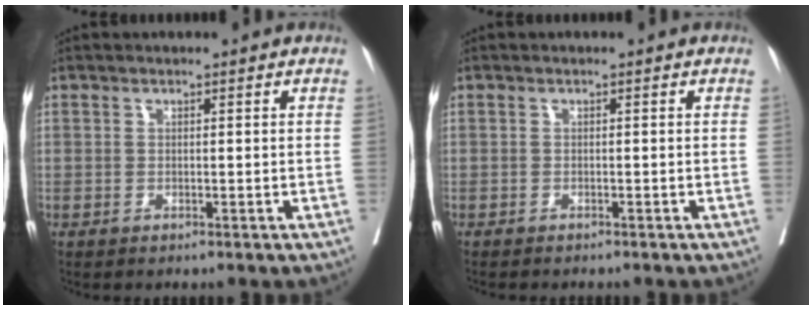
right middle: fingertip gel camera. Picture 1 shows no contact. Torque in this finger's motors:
{"motor_torque": [0.14, -0.37, 0.03, 0.02]}